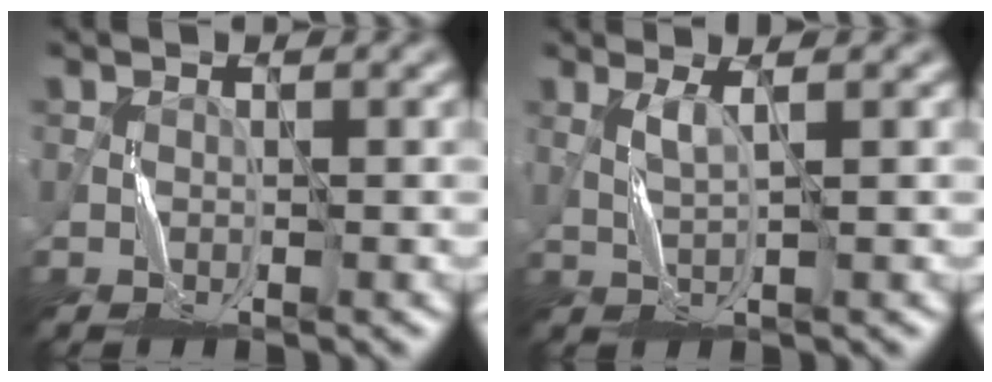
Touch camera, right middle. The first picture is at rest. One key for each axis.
{"total": 1.4, "fx": 0.5, "fy": 0.1, "fz": 1.3, "tx": -0.034, "ty": -0.003, "tz": 0.014}